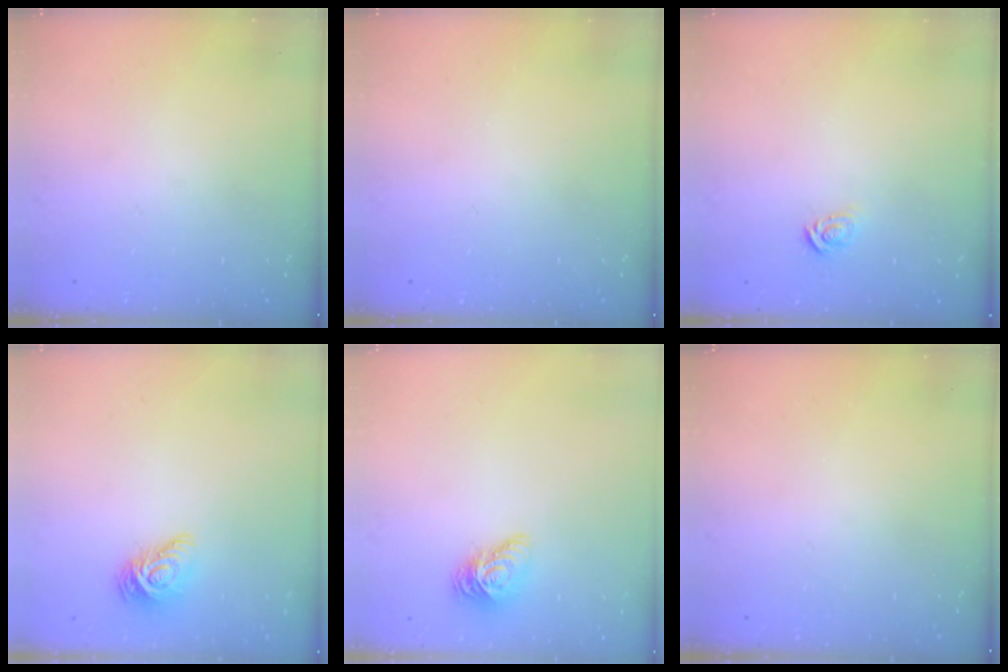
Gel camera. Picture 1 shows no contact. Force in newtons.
{"total": 0.0}
{"total": 2.8, "press": 2.8, "slide": 0.2}
{"total": 10.1, "press": 10.1, "slide": 0.6}
{"total": 9.4, "press": 9.4, "slide": 0.5}
{"total": 0.0}